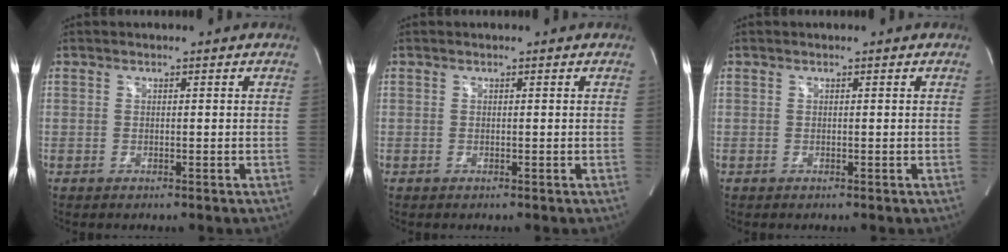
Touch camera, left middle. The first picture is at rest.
{"total": 0.0}
{"total": 0.0}